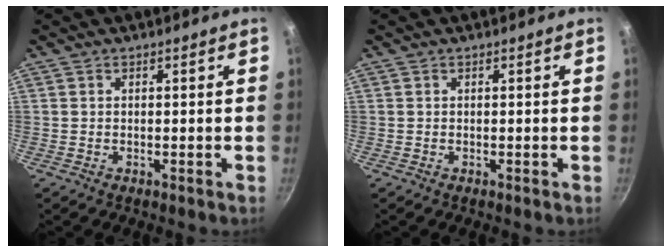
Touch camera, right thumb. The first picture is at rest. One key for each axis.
{"total": 0.0}